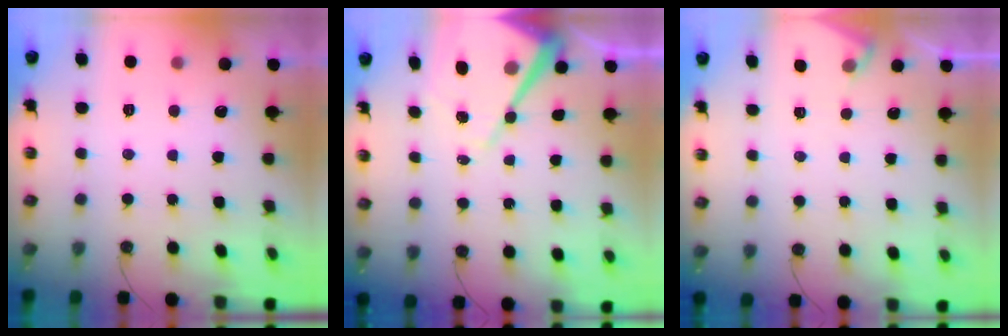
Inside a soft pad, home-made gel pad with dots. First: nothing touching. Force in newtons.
{"total": 13.7, "press": 13.7, "slide": 1.2}
{"total": 3.8, "press": 3.7, "slide": 0.6}